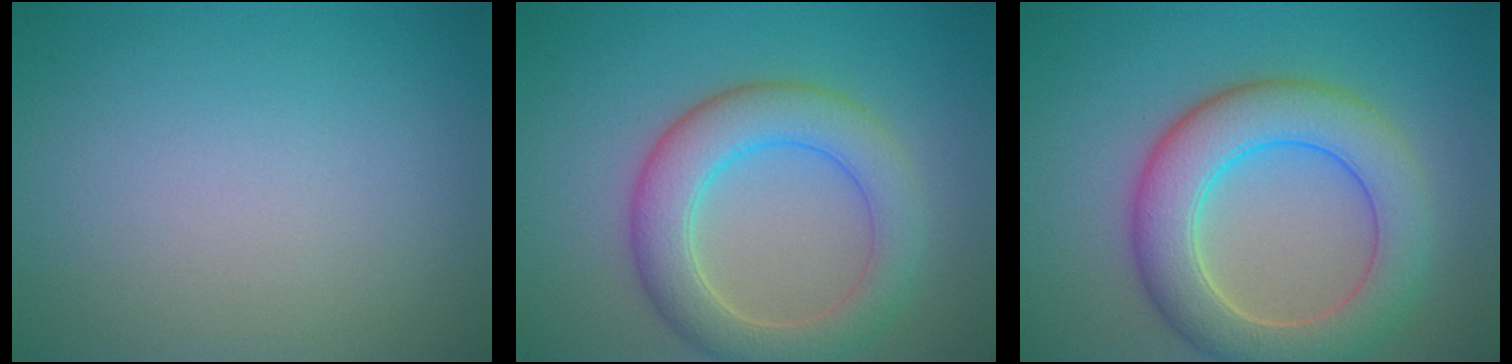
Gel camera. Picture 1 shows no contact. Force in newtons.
{"total": 5.7, "press": 5.7, "slide": 0.2}
{"total": 7.4, "press": 7.3, "slide": 0.3}